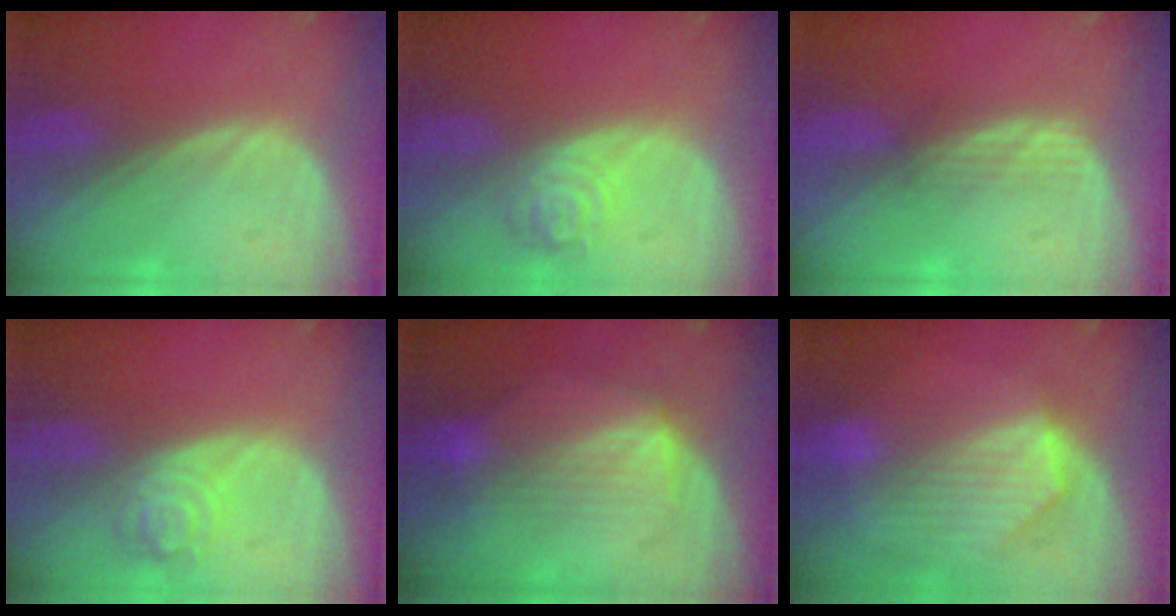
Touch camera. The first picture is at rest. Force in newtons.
{"total": 4.6, "press": 4.2, "slide": 1.8}
{"total": 2.4, "press": 2.3, "slide": 0.6}
{"total": 4.4, "press": 4.1, "slide": 1.6}
{"total": 7.5, "press": 7.3, "slide": 1.7}
{"total": 9.4, "press": 8.3, "slide": 4.4}